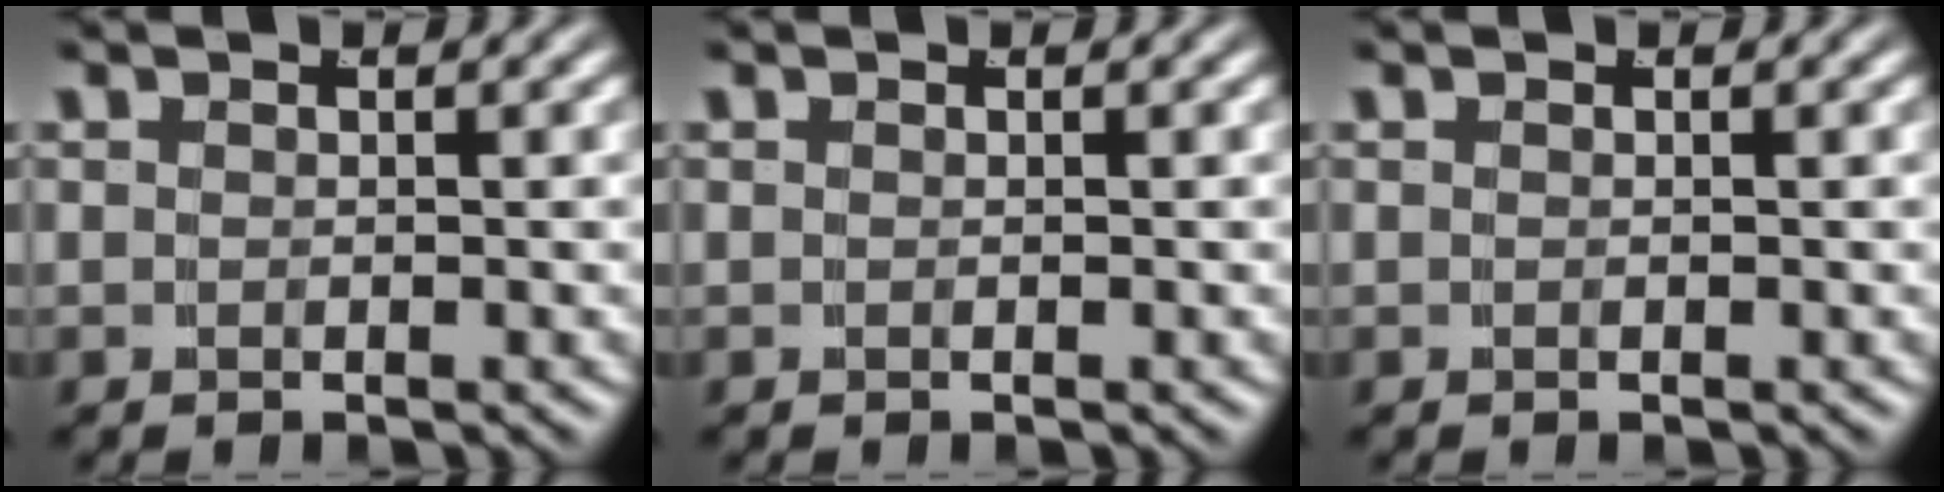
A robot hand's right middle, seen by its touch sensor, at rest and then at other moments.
{"total": 0.0}
{"total": 0.0}